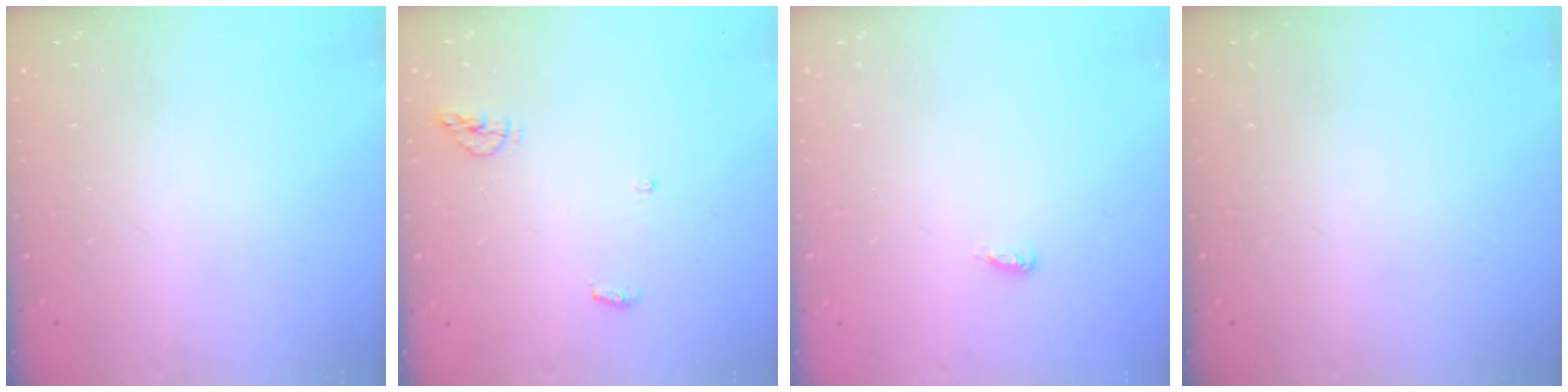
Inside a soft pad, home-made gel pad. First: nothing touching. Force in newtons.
{"total": 4.1, "press": 3.9, "slide": 1.3}
{"total": 3.7, "press": 3.7, "slide": 0.2}
{"total": 0.0}